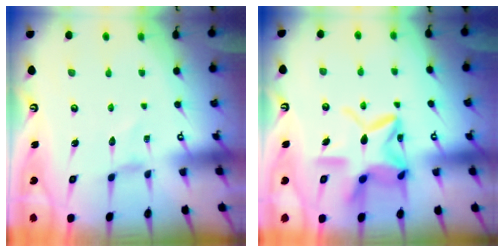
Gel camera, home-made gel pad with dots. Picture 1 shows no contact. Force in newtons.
{"total": 16.2, "press": 16.1, "slide": 1.3}